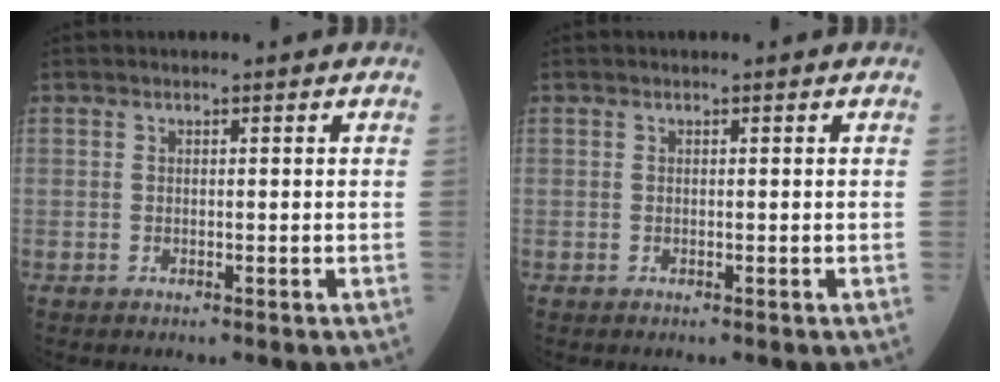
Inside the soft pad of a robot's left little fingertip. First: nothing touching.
{"total": 0.0}